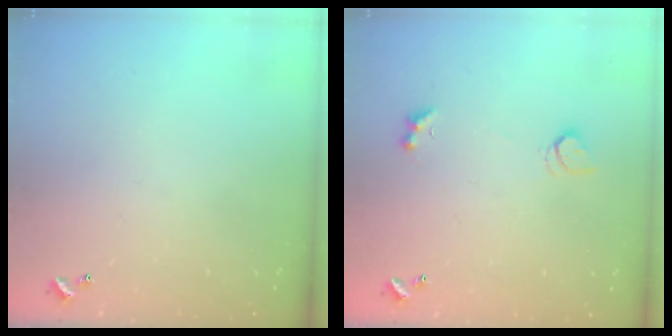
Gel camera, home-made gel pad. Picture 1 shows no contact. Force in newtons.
{"total": 2.7, "press": 2.4, "slide": 1.3}